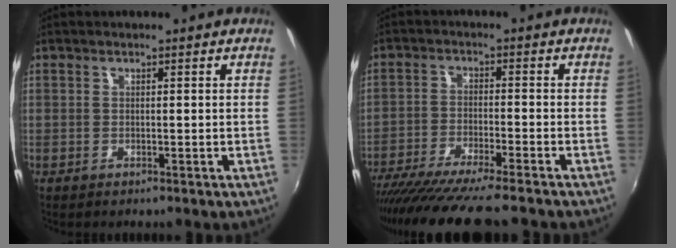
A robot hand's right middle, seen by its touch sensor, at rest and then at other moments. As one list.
[{"total": 14.3, "force": [-12.4, -0.3, 7.1], "torque": [-0.141, -0.045, -0.204]}]